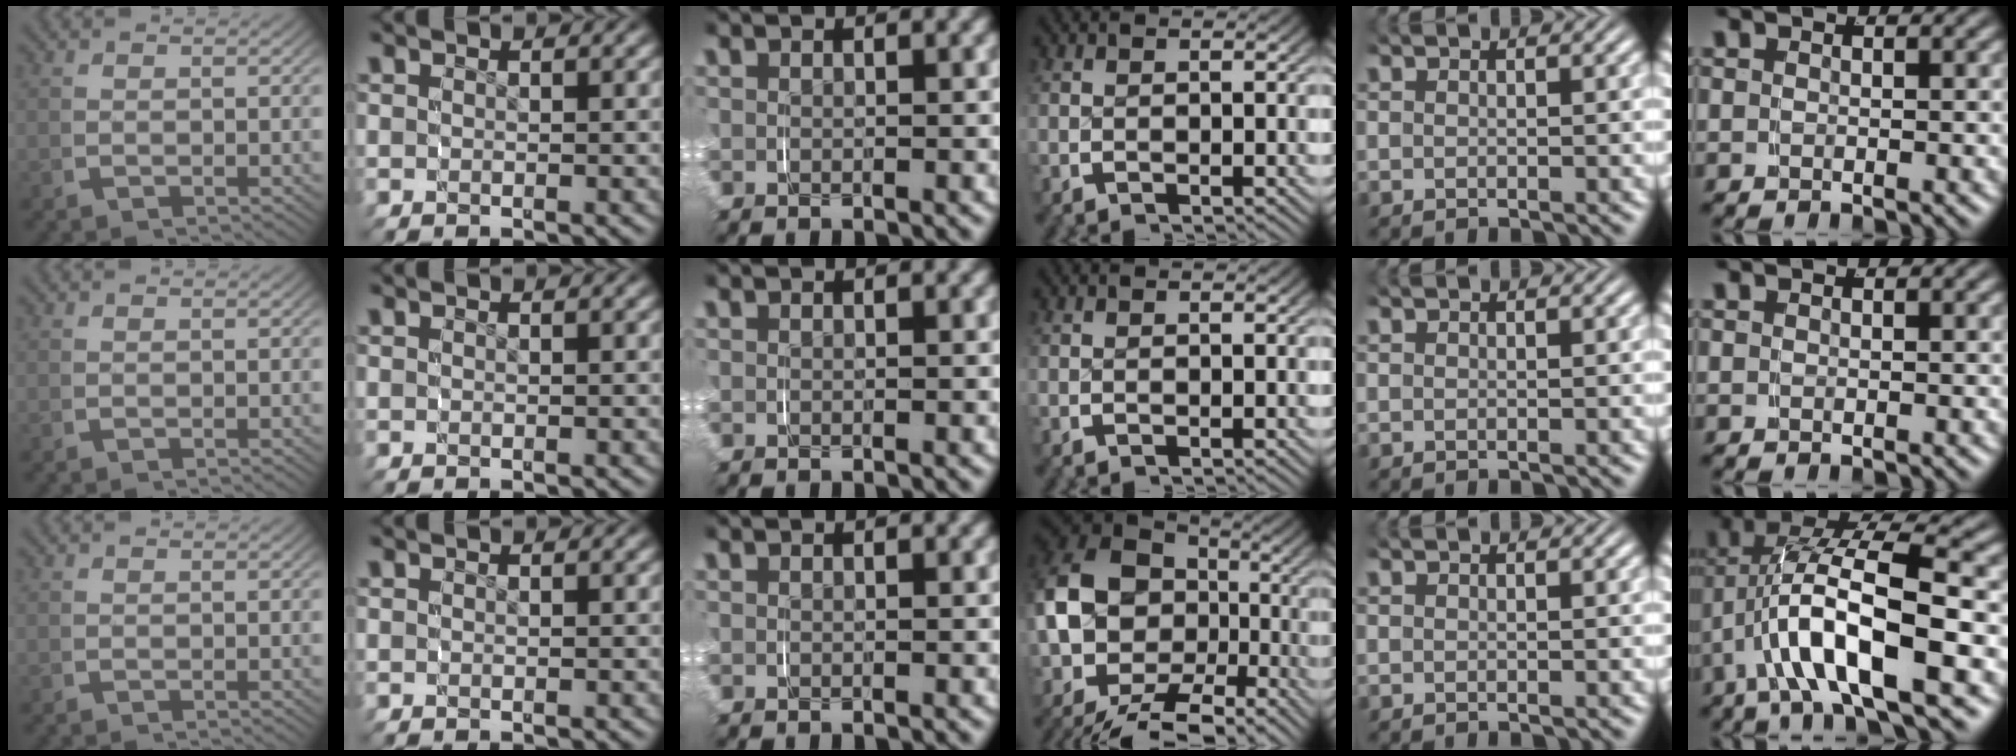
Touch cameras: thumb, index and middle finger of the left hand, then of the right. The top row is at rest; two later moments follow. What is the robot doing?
{"motion": "grasp_and_lifting", "object": "shorts"}